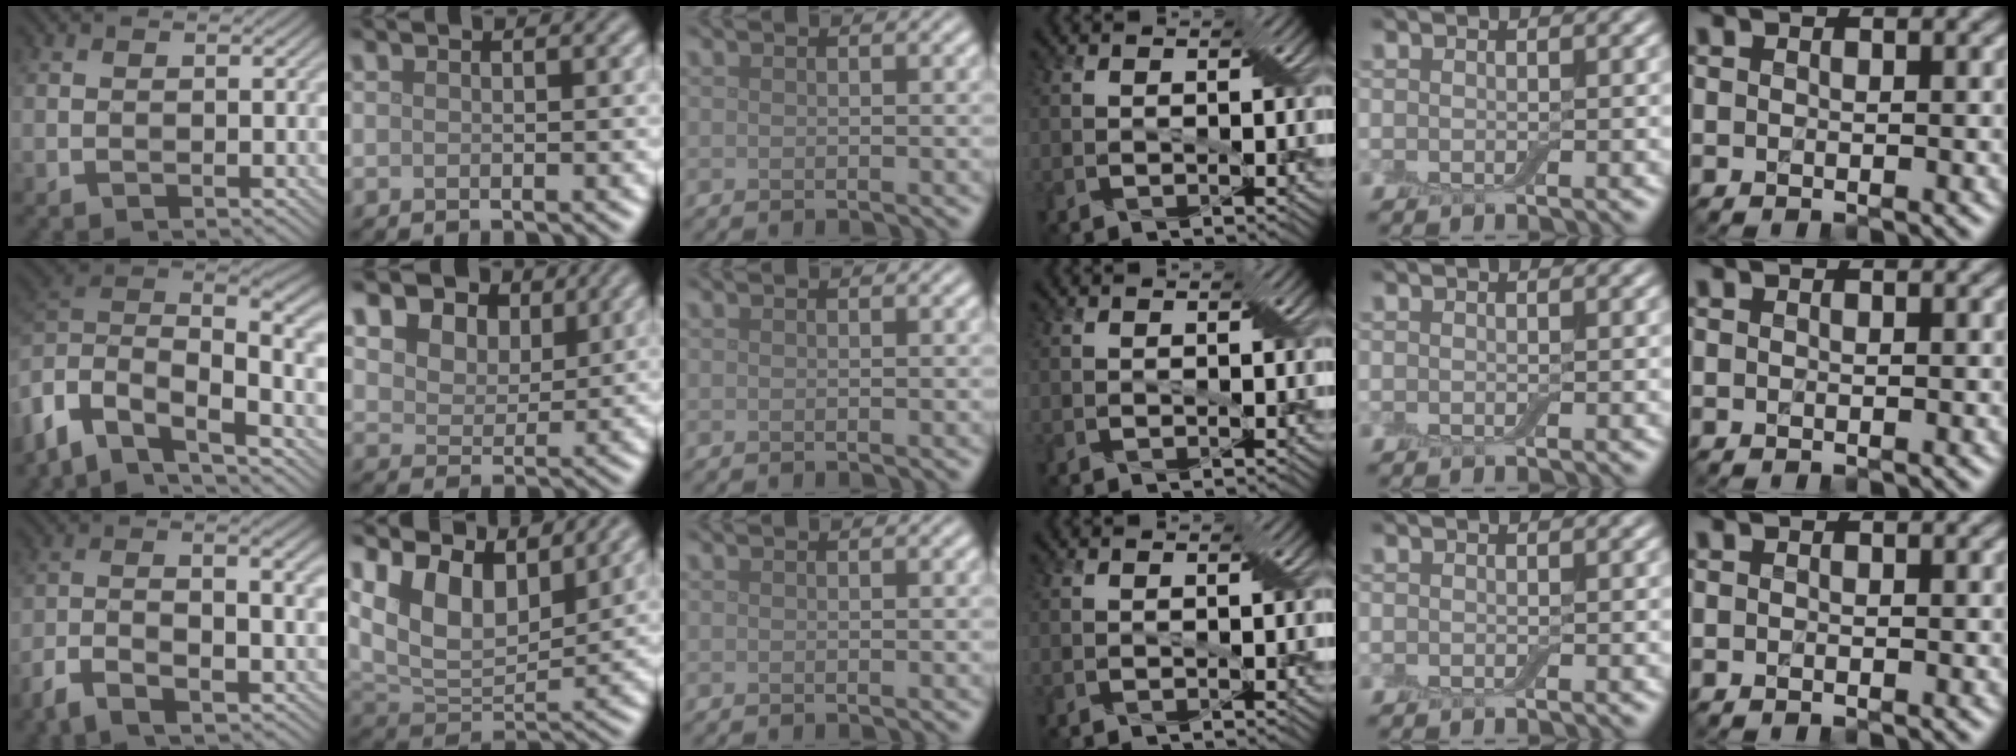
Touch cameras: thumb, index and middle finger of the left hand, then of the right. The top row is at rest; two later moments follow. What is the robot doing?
{"motion": "insert", "object": "backpack"}